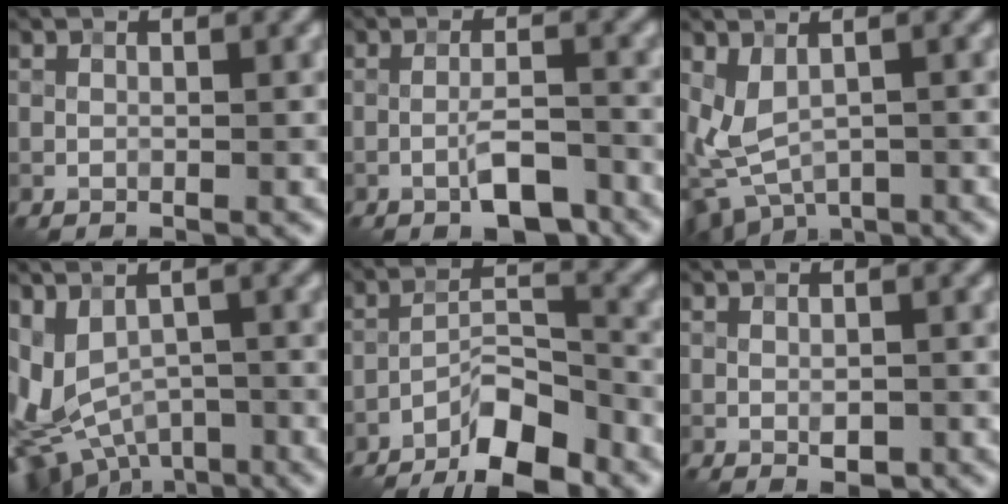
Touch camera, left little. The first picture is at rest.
{"total": 4.0, "force": [-2.2, 1.1, 3.2], "torque": [-0.058, 0.005, -0.040]}
{"total": 3.7, "force": [-1.0, 2.4, 2.6], "torque": [-0.052, -0.006, -0.017]}
{"total": 7.8, "force": [-2.5, 4.9, 5.4], "torque": [-0.099, -0.019, -0.039]}
{"total": 6.9, "force": [-5.1, 1.8, 4.3], "torque": [-0.069, 0.007, -0.095]}
{"total": 1.6, "force": [-0.5, 0.8, 1.3], "torque": [-0.020, -0.001, -0.007]}